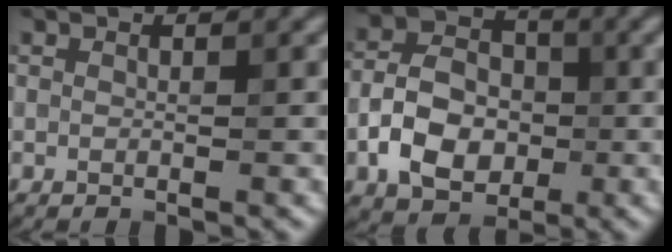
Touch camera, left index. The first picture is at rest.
{"total": 6.3, "force": [-1.7, 4.5, 4.0], "torque": [-0.071, 0.005, -0.037]}